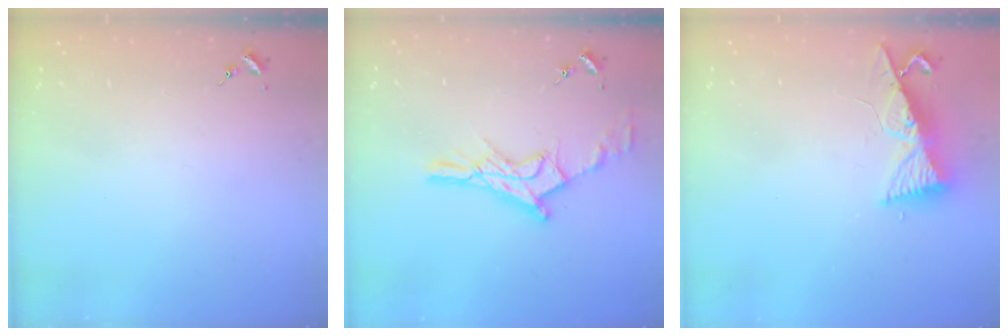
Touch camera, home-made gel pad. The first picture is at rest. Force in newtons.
{"total": 14.2, "press": 14.2, "slide": 1.1}
{"total": 8.5, "press": 8.5, "slide": 1.0}